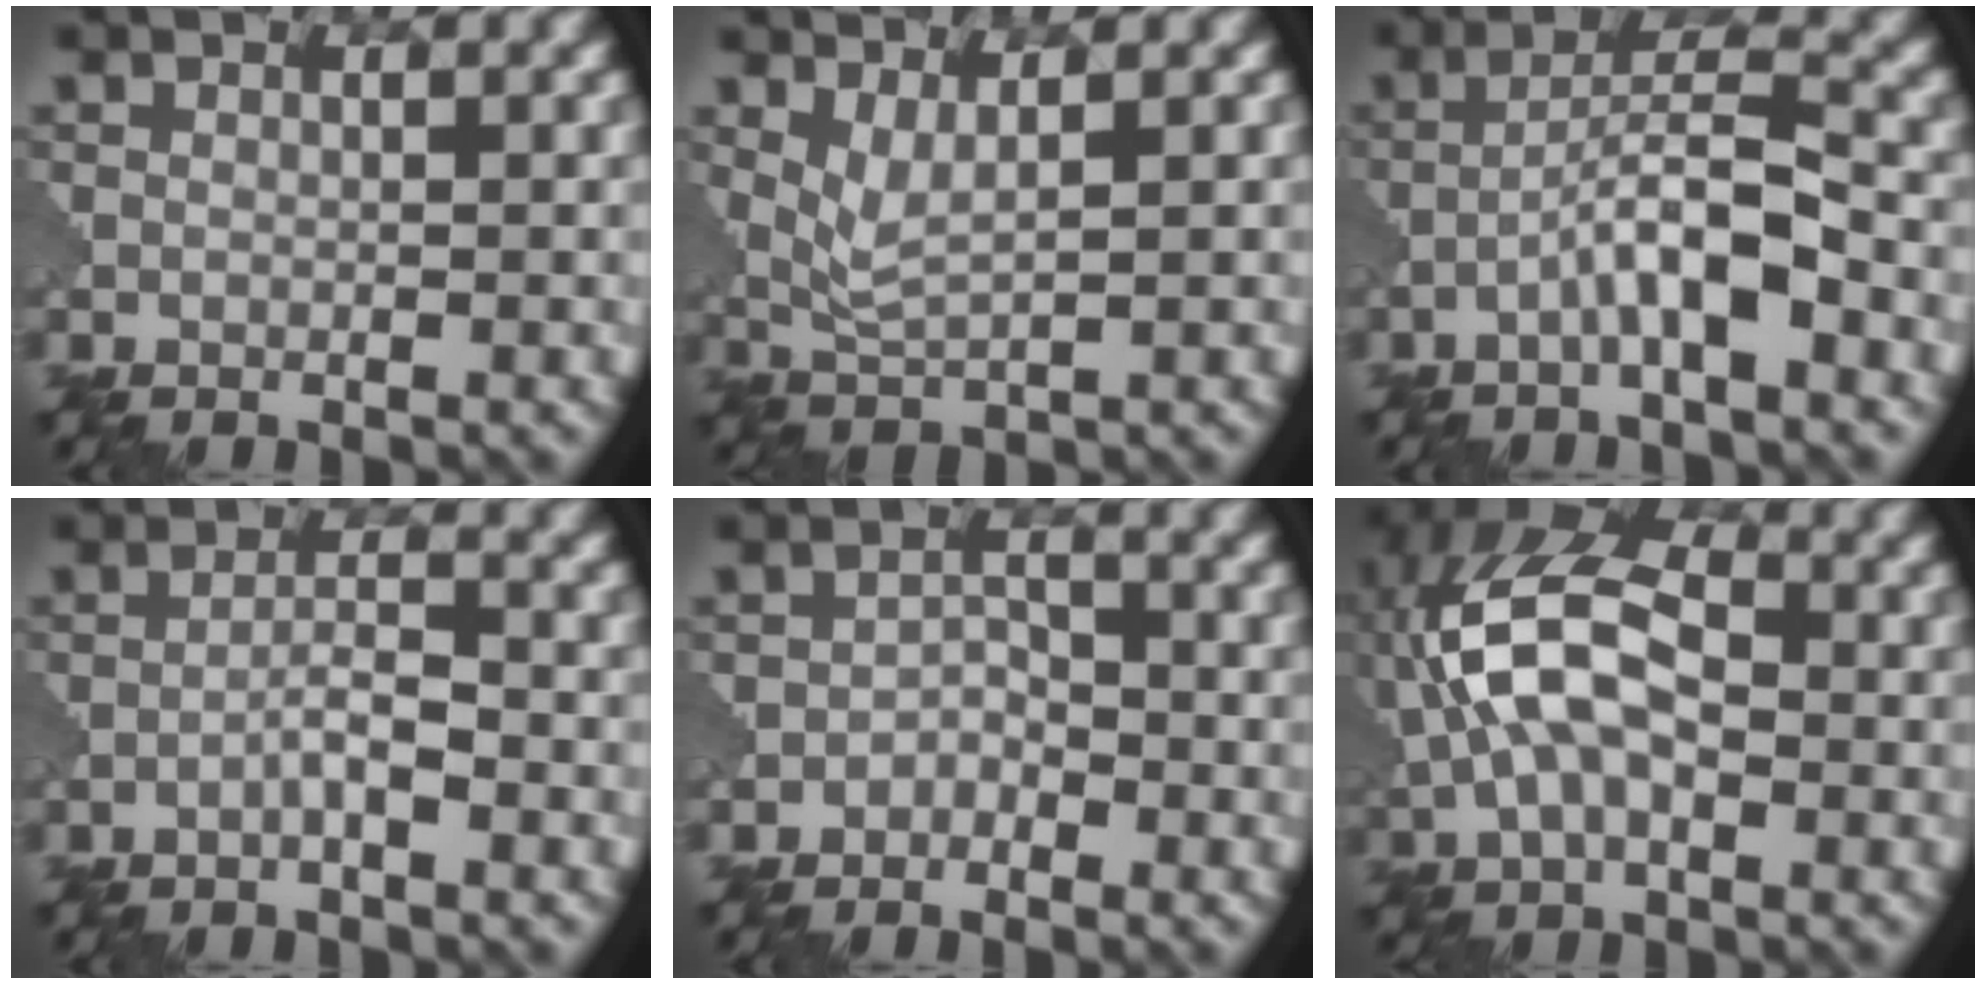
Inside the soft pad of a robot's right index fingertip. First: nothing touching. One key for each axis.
{"total": 2.5, "fx": 1.1, "fy": 0.5, "fz": 2.1, "tx": -0.050, "ty": -0.007, "tz": 0.029}
{"total": 5.1, "fx": -2.3, "fy": 0.9, "fz": 4.5, "tx": -0.079, "ty": 0.021, "tz": -0.048}
{"total": 2.3, "fx": -1.1, "fy": 0.3, "fz": 2.0, "tx": -0.036, "ty": 0.011, "tz": -0.025}
{"total": 1.6, "fx": -1.0, "fy": 1.0, "fz": 0.7, "tx": -0.011, "ty": 0.008, "tz": -0.021}
{"total": 11.2, "fx": 0.6, "fy": 6.4, "fz": 9.1, "tx": -0.207, "ty": 0.028, "tz": -0.005}